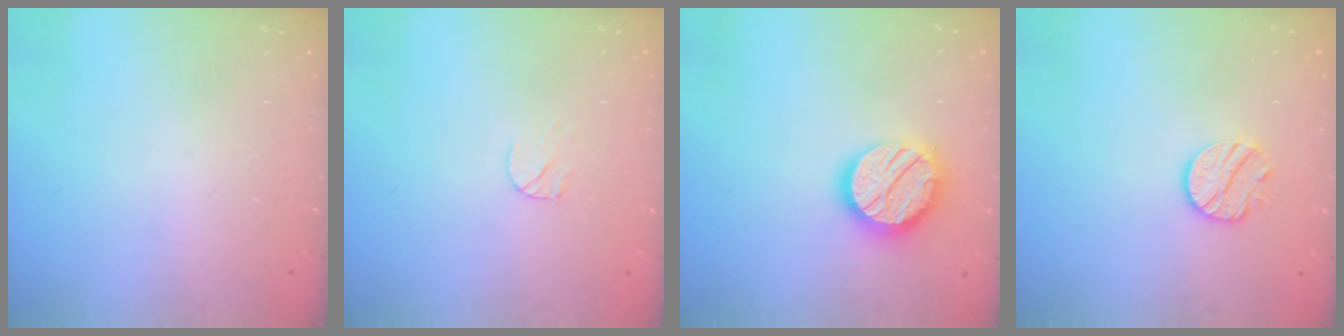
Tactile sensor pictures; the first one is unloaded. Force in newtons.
{"total": 4.7, "press": 4.7, "slide": 0.4}
{"total": 16.8, "press": 16.7, "slide": 1.7}
{"total": 9.8, "press": 9.8, "slide": 0.7}